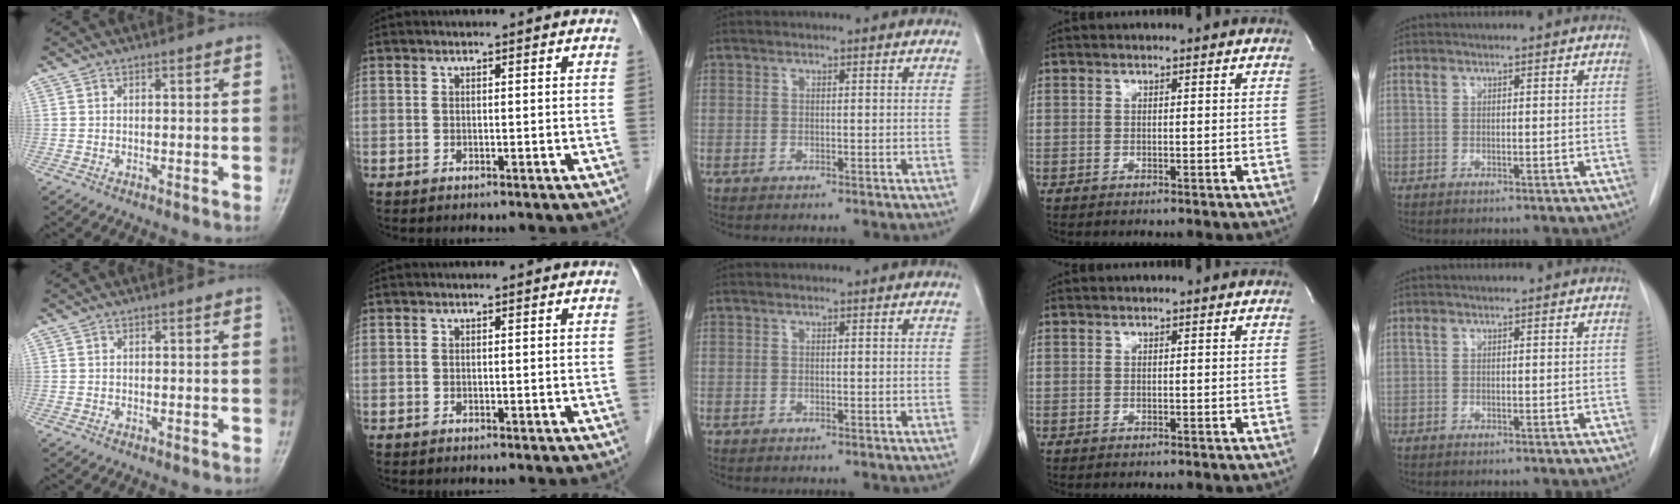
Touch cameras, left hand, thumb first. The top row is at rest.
{}